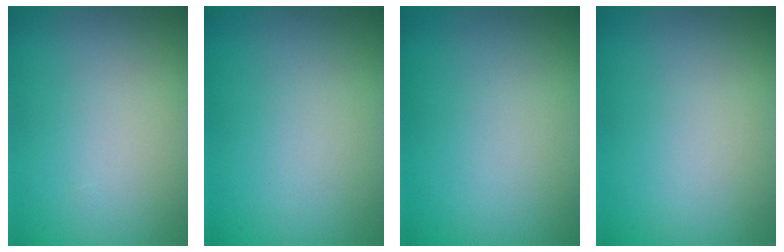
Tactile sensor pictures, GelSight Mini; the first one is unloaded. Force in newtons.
{"total": 0.0}
{"total": 0.0}
{"total": 0.0}